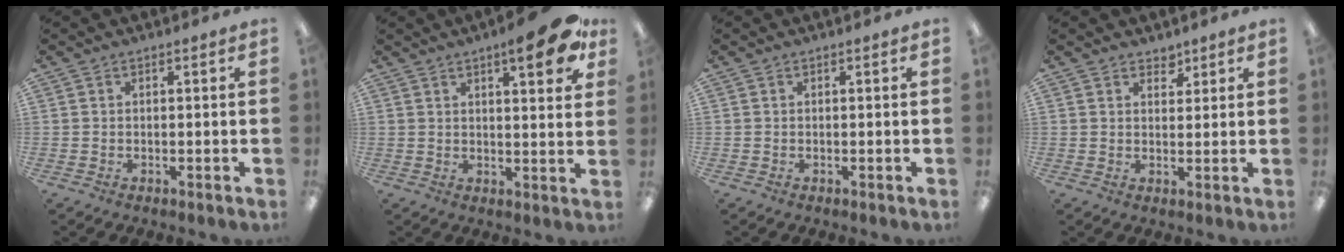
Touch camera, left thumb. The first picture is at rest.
{"total": 10.7, "force": [6.3, 2.9, 8.1], "torque": [-0.094, -0.033, 0.096]}
{"total": 0.0}
{"total": 2.8, "force": [2.3, 1.6, 0.3], "torque": [0.005, -0.012, 0.040]}